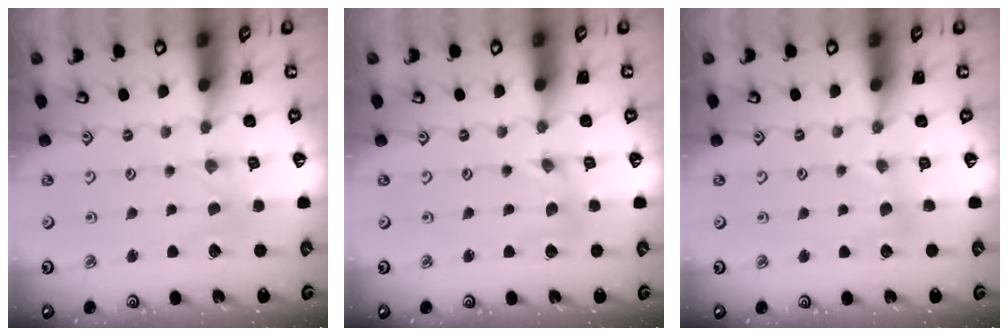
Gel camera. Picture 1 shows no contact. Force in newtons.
{"total": 0.0}
{"total": 2.1, "press": 2.0, "slide": 0.3}